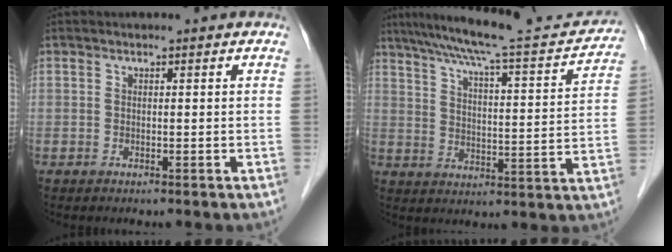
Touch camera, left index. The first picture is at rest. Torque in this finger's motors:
{"motor_torque": [0.10, -0.15, 0.35, 0.09]}